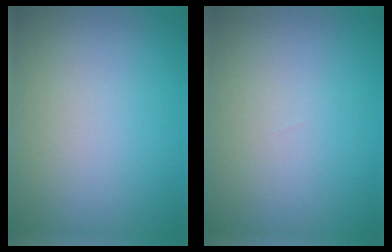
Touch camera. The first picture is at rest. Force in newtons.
{"total": 0.0}